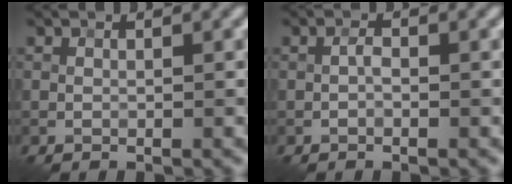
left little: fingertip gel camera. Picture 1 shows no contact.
{"total": 0.8, "force": [-0.3, 0.4, 0.7], "torque": [-0.012, 0.002, -0.006]}